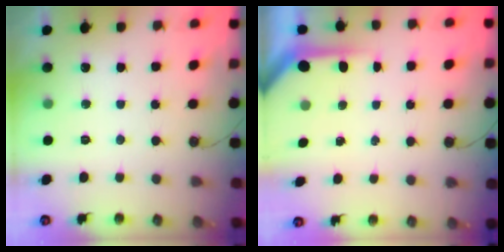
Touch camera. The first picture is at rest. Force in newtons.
{"total": 3.8, "press": 3.8, "slide": 0.4}